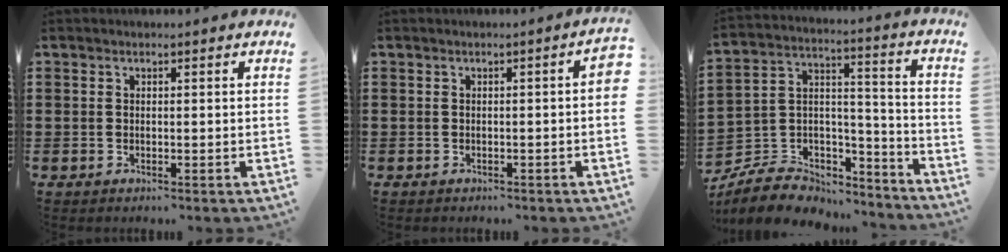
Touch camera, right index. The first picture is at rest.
{"total": 1.8, "force": [-0.6, 0.3, 1.7], "torque": [-0.026, 0.000, -0.011]}
{"total": 7.1, "force": [-5.5, 4.2, 1.4], "torque": [-0.043, 0.005, -0.105]}